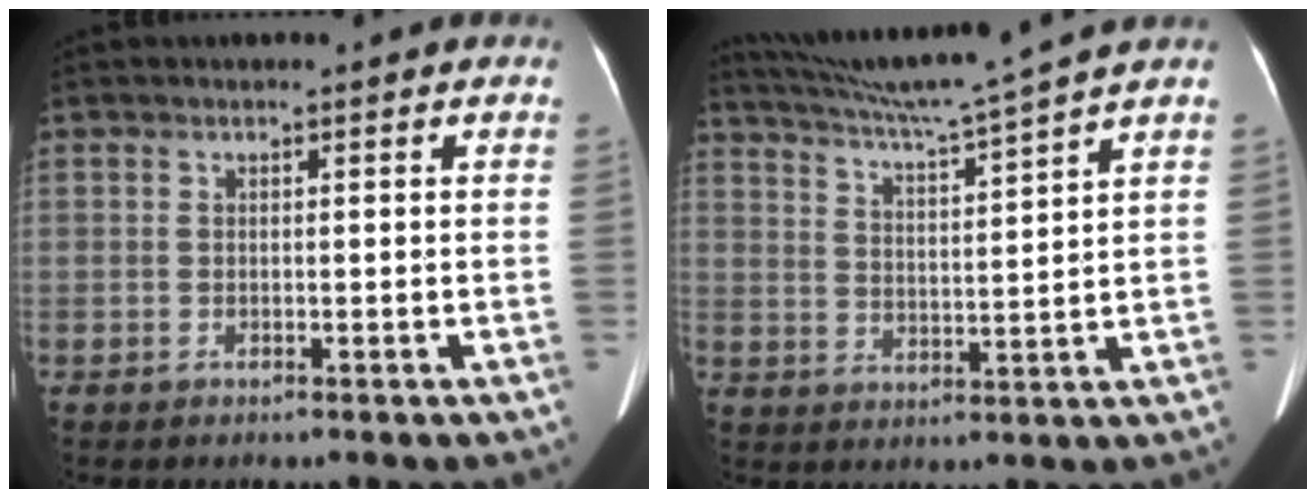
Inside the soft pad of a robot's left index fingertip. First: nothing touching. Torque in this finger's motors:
{"motor_torque": [0.40, -1.10, 0.00, 0.05]}